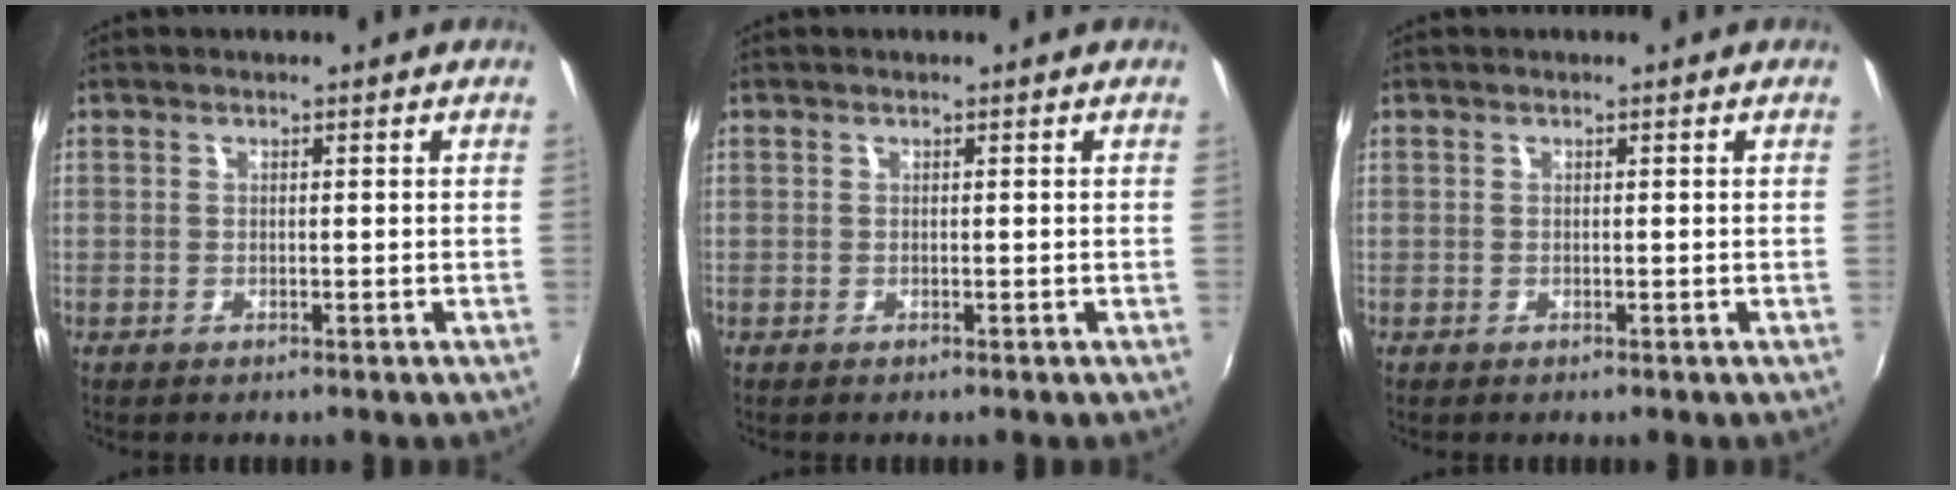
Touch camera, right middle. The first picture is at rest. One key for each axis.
{"total": 0.0}
{"total": 0.0}